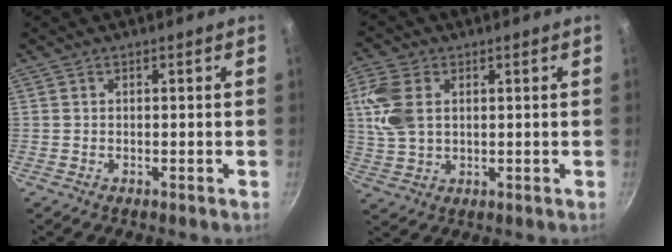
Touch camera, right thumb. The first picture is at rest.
{"total": 9.2, "force": [2.1, 6.0, 6.6], "torque": [-0.152, 0.004, 0.045]}